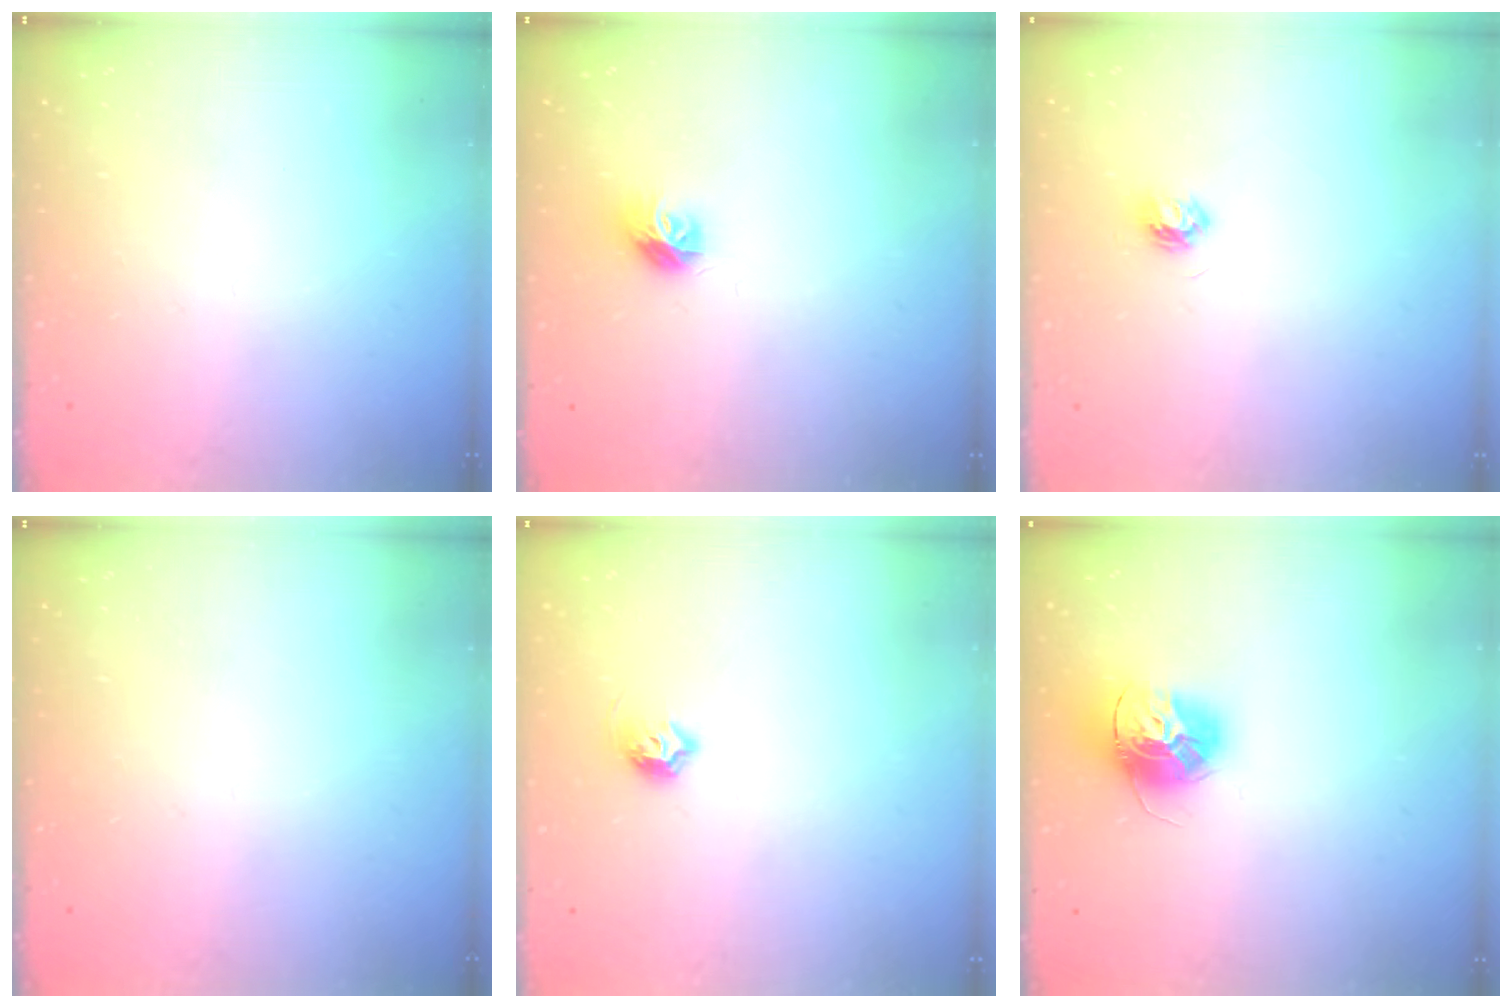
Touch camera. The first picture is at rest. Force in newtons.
{"total": 7.7, "press": 7.7, "slide": 0.2}
{"total": 3.9, "press": 3.9, "slide": 0.5}
{"total": 0.0}
{"total": 6.7, "press": 6.6, "slide": 1.0}
{"total": 14.9, "press": 14.8, "slide": 1.3}